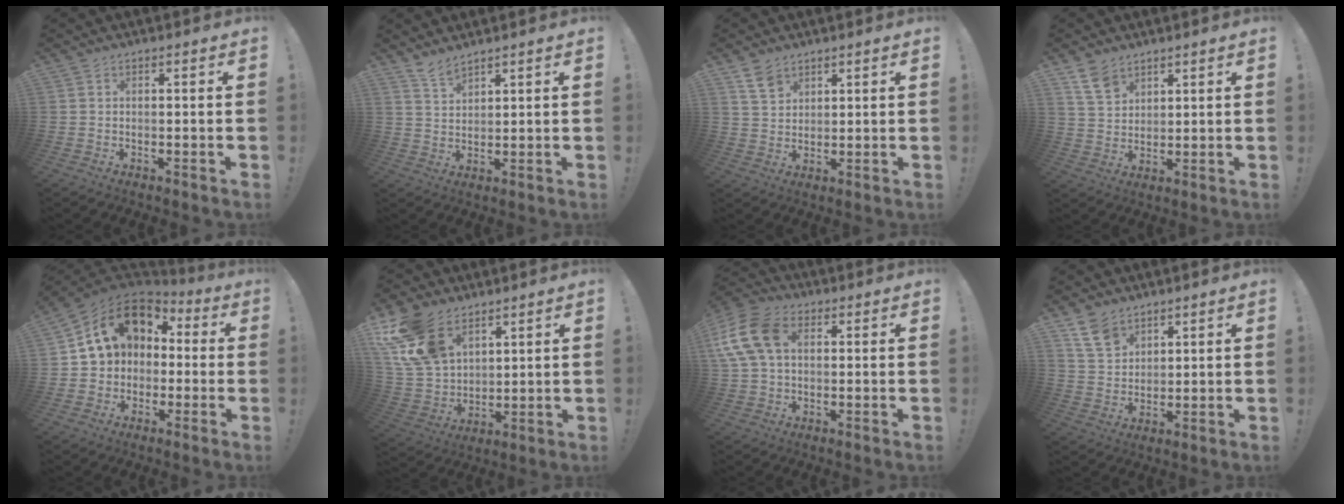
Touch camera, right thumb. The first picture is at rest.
{"total": 4.6, "force": [4.1, 1.2, 1.7], "torque": [-0.030, -0.028, 0.074]}
{"total": 6.1, "force": [4.2, 3.9, 2.1], "torque": [-0.028, -0.023, 0.081]}
{"total": 7.8, "force": [5.6, 4.6, 2.8], "torque": [-0.048, -0.031, 0.110]}
{"total": 13.8, "force": [4.5, 10.5, 7.7], "torque": [-0.124, -0.010, 0.082]}
{"total": 16.9, "force": [9.6, 10.6, 9.0], "torque": [-0.182, -0.050, 0.187]}
{"total": 15.4, "force": [3.3, 10.3, 10.9], "torque": [-0.225, 0.006, 0.067]}
{"total": 8.8, "force": [6.2, 5.3, 3.3], "torque": [-0.058, -0.034, 0.123]}